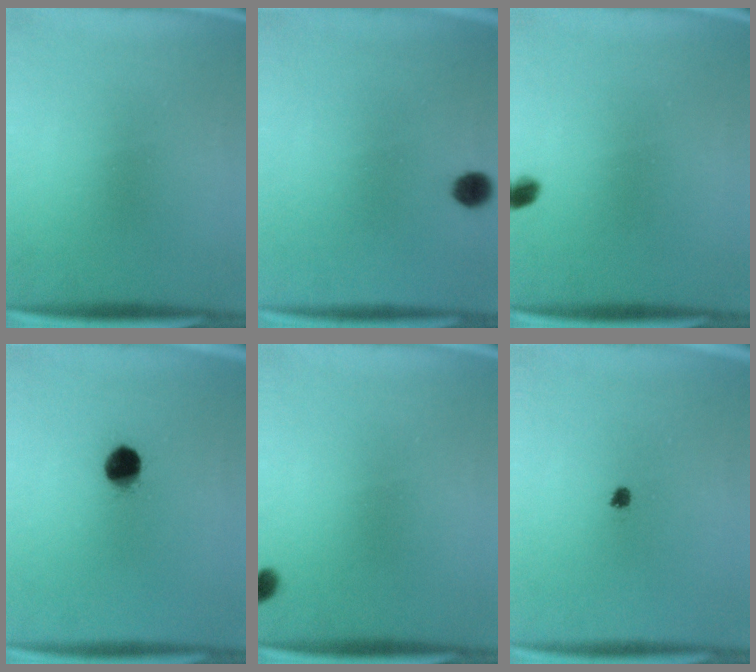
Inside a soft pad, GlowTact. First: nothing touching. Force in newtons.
{"total": 3.4}
{"total": 1.8}
{"total": 6.6}
{"total": 1.5}
{"total": 1.3}